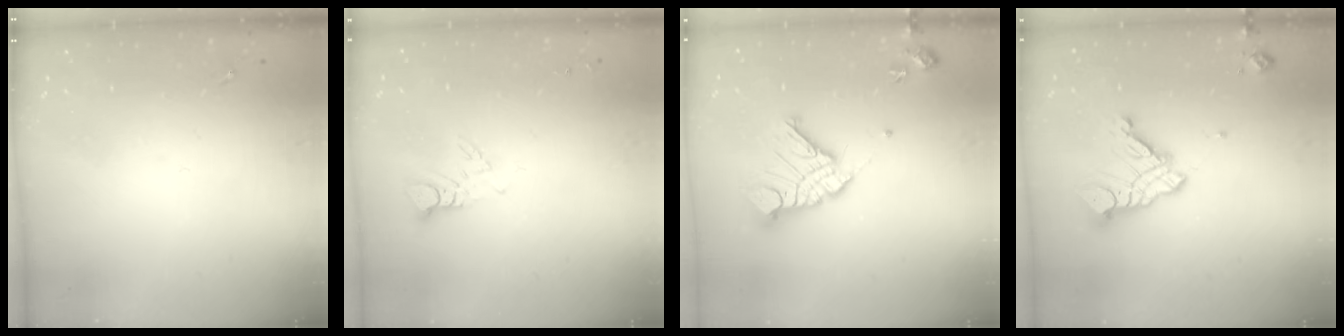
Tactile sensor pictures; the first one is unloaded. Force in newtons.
{"total": 3.8, "press": 3.7, "slide": 0.3}
{"total": 15.8, "press": 15.7, "slide": 1.9}
{"total": 14.4, "press": 14.3, "slide": 1.5}